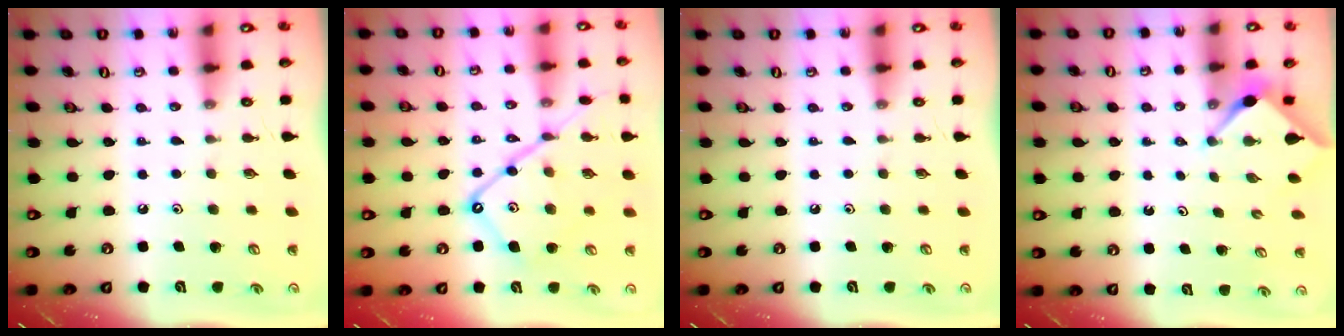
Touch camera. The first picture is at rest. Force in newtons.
{"total": 16.2, "press": 16.1, "slide": 1.4}
{"total": 0.0}
{"total": 3.1, "press": 3.0, "slide": 0.3}